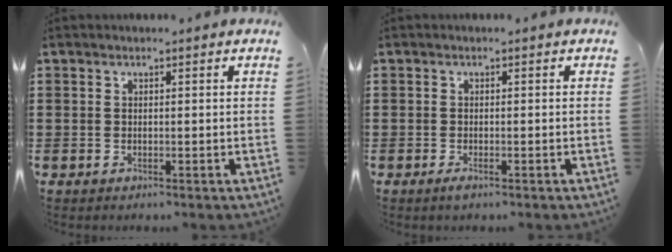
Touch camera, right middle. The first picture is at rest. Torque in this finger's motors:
{"motor_torque": [1.31, 0.65, 0.09, 0.06]}